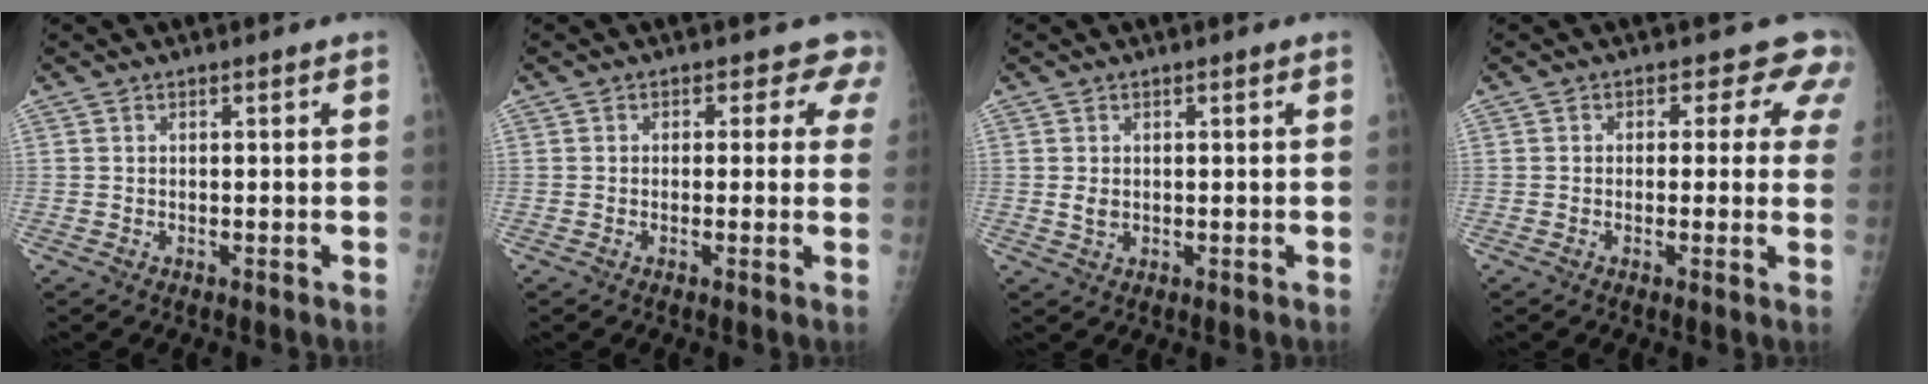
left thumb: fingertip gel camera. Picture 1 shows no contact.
{"total": 4.2, "force": [2.8, 3.1, -0.3], "torque": [0.049, -0.008, 0.003]}
{"total": 1.9, "force": [0.3, 1.6, 1.0], "torque": [-0.008, -0.002, 0.009]}
{"total": 6.4, "force": [4.1, 4.7, 1.6], "torque": [0.035, -0.009, 0.018]}